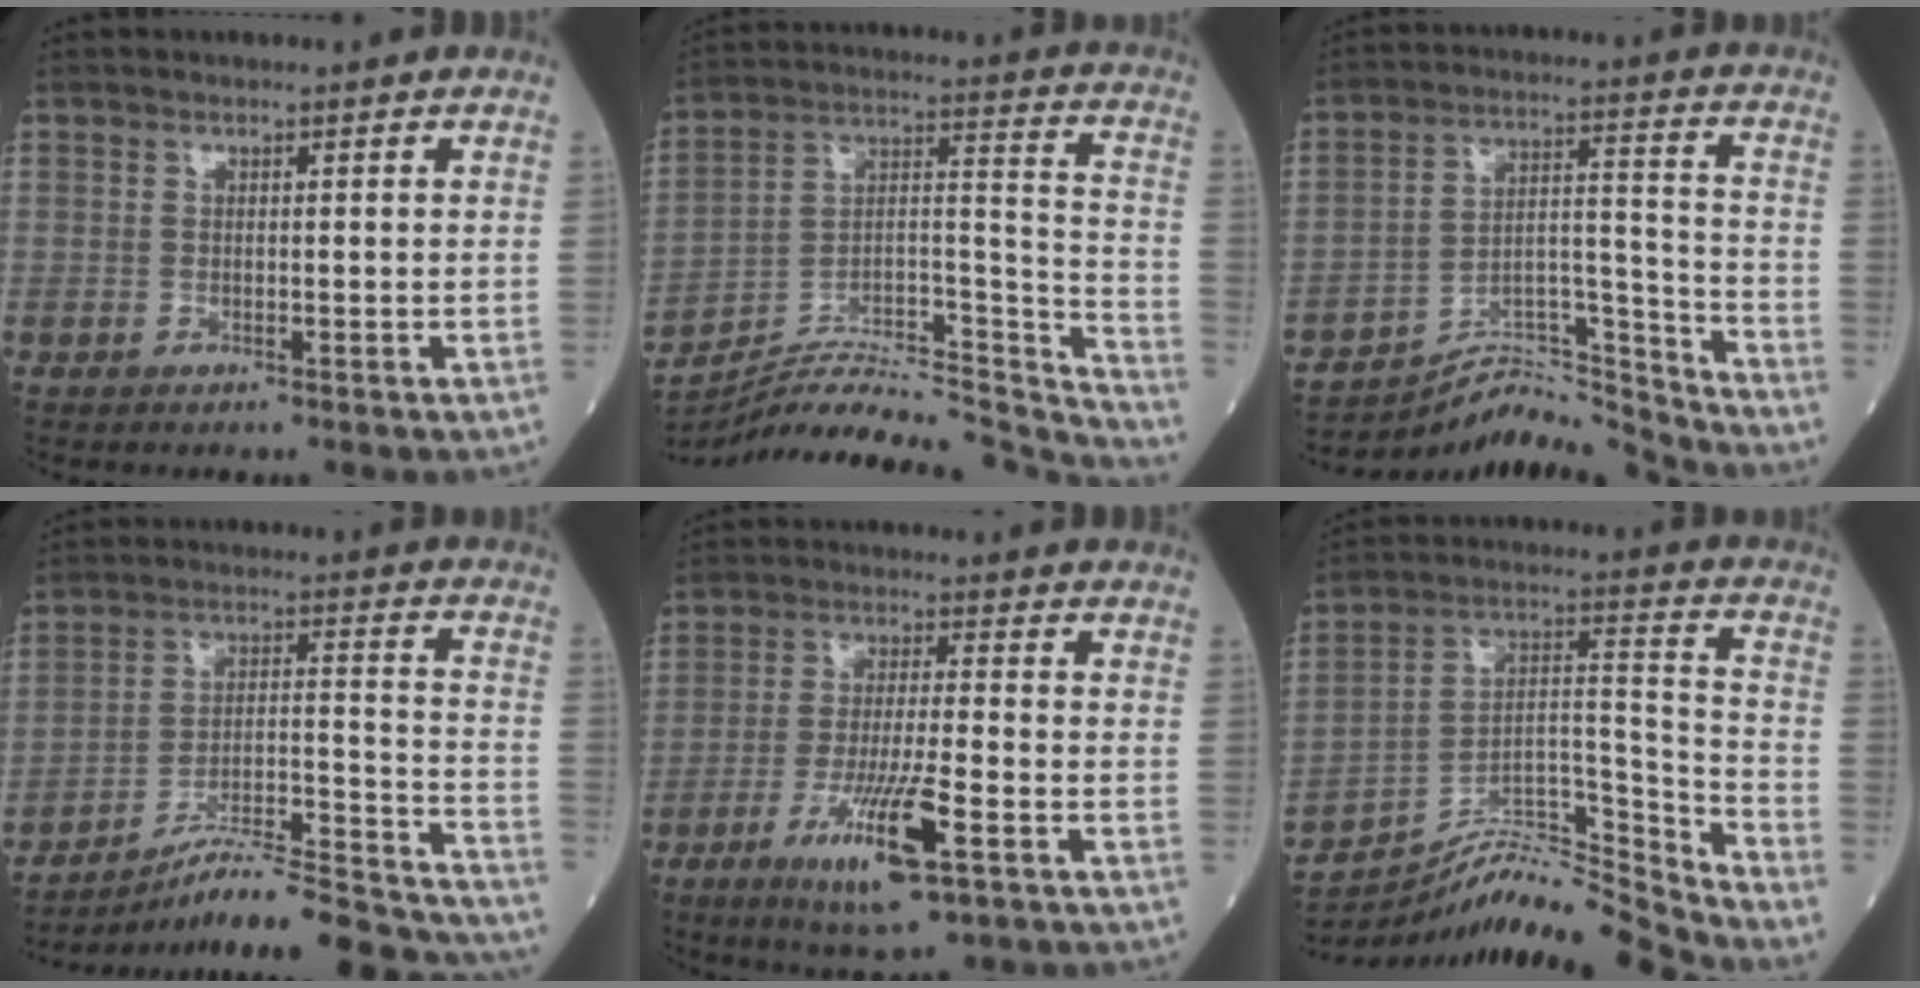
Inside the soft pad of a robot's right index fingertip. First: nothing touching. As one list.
[{"total": 27.0, "force": [-25.9, 2.5, 7.5], "torque": [-0.103, 0.031, -0.390]}, {"total": 11.8, "force": [-11.8, -1.2, -0.5], "torque": [0.011, 0.055, -0.202]}, {"total": 25.2, "force": [-23.2, 1.0, 9.8], "torque": [-0.091, 0.011, -0.333]}, {"total": 11.0, "force": [-5.0, 1.1, 9.7], "torque": [-0.180, -0.021, -0.086]}, {"total": 13.0, "force": [-12.7, -1.5, 2.1], "torque": [-0.032, 0.062, -0.226]}]